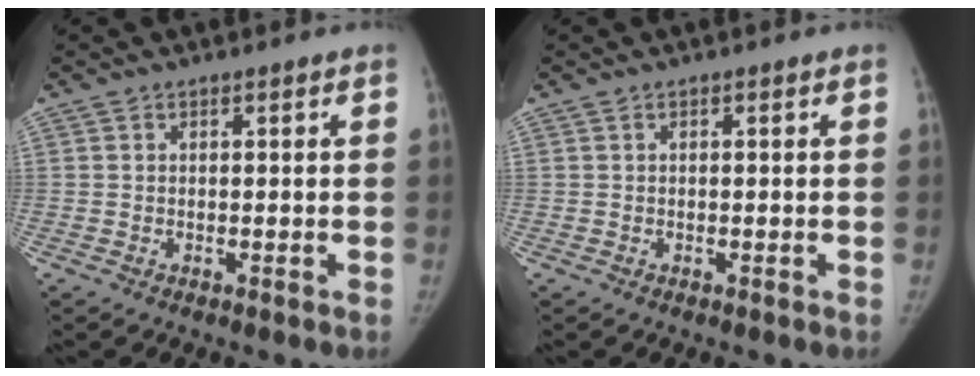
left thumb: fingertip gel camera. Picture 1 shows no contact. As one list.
[{"total": 0.0}]